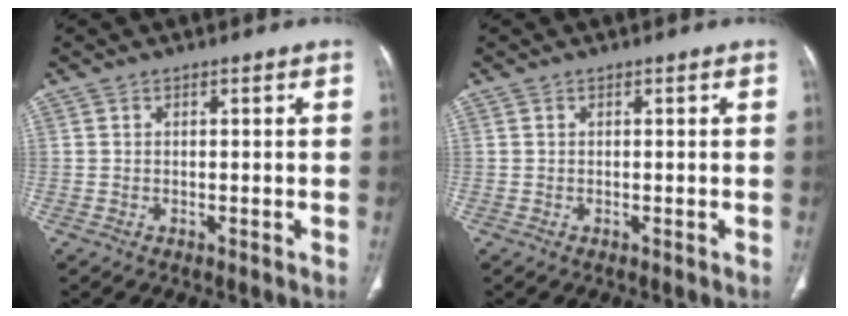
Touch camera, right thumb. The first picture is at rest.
{"total": 0.0}